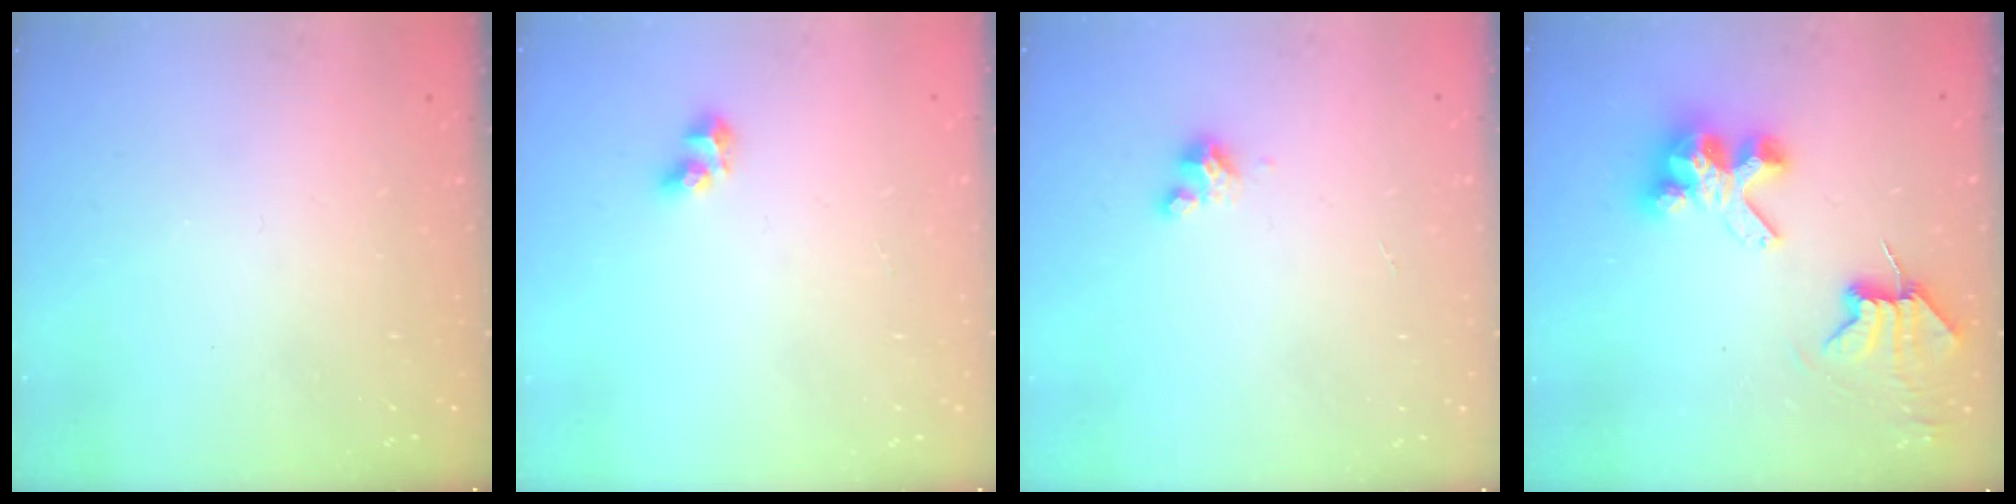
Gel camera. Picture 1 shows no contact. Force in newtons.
{"total": 4.8, "press": 4.8, "slide": 0.1}
{"total": 3.5, "press": 3.5, "slide": 0.3}
{"total": 8.4, "press": 8.3, "slide": 0.9}